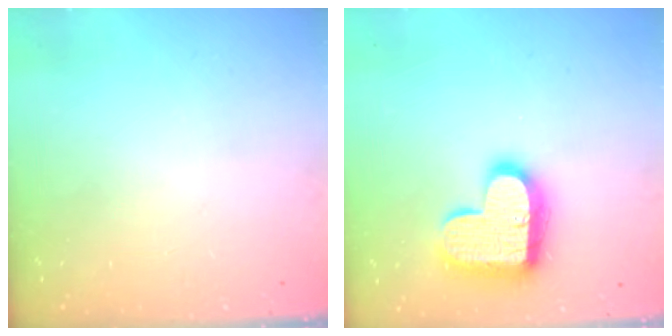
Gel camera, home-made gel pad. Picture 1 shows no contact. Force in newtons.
{"total": 16.9, "press": 16.8, "slide": 1.1}